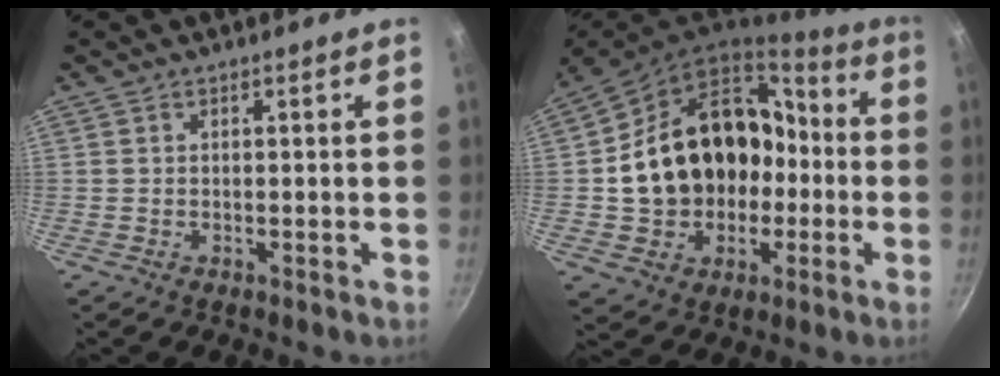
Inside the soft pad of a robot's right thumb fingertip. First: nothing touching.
{"total": 22.0, "force": [-1.3, 17.8, 13.0], "torque": [-0.186, 0.062, -0.004]}